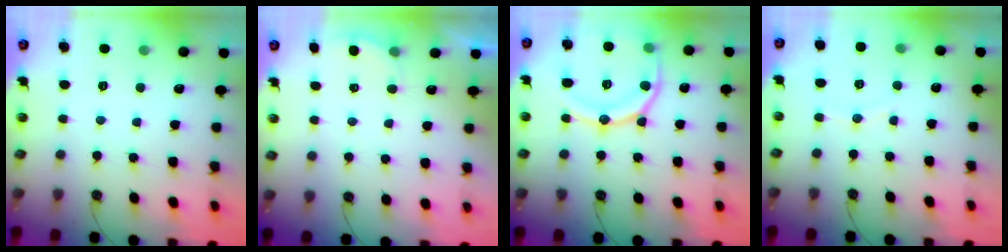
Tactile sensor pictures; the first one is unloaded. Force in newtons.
{"total": 2.2, "press": 2.0, "slide": 1.0}
{"total": 17.7, "press": 17.6, "slide": 1.8}
{"total": 5.4, "press": 5.3, "slide": 1.1}